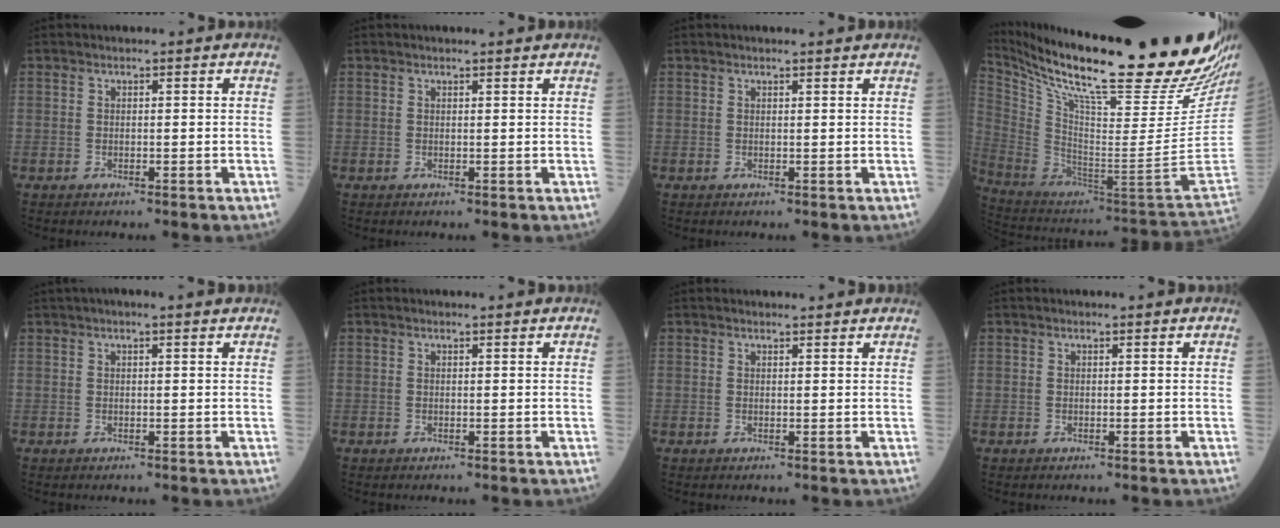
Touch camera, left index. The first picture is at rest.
{"total": 2.1, "force": [2.0, 0.1, 0.6], "torque": [-0.009, 0.007, 0.023]}
{"total": 2.5, "force": [2.3, 0.1, 0.8], "torque": [-0.011, 0.008, 0.025]}
{"total": 37.2, "force": [28.4, 4.1, 23.7], "torque": [-0.380, -0.066, 0.426]}
{"total": 4.0, "force": [3.1, 0.2, 2.4], "torque": [-0.039, 0.028, 0.043]}
{"total": 1.3, "force": [1.2, 0.0, 0.4], "torque": [-0.008, 0.004, 0.015]}
{"total": 4.1, "force": [3.9, 0.5, 1.0], "torque": [-0.014, 0.016, 0.044]}
{"total": 1.0, "force": [0.9, 0.0, 0.3], "torque": [-0.008, 0.003, 0.011]}